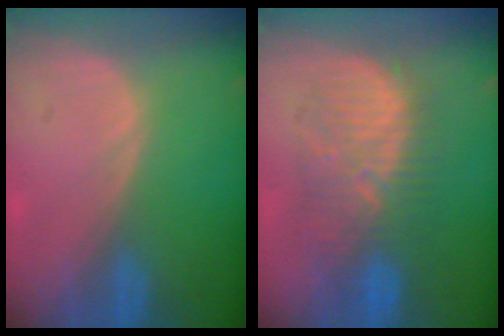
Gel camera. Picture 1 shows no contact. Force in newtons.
{"total": 9.1, "press": 9.1, "slide": 0.3}